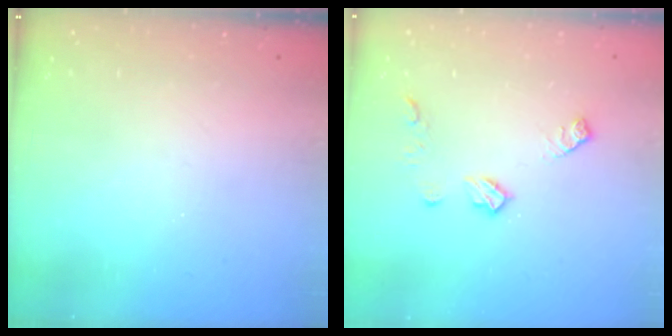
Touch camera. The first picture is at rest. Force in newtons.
{"total": 7.9, "press": 7.9, "slide": 0.3}